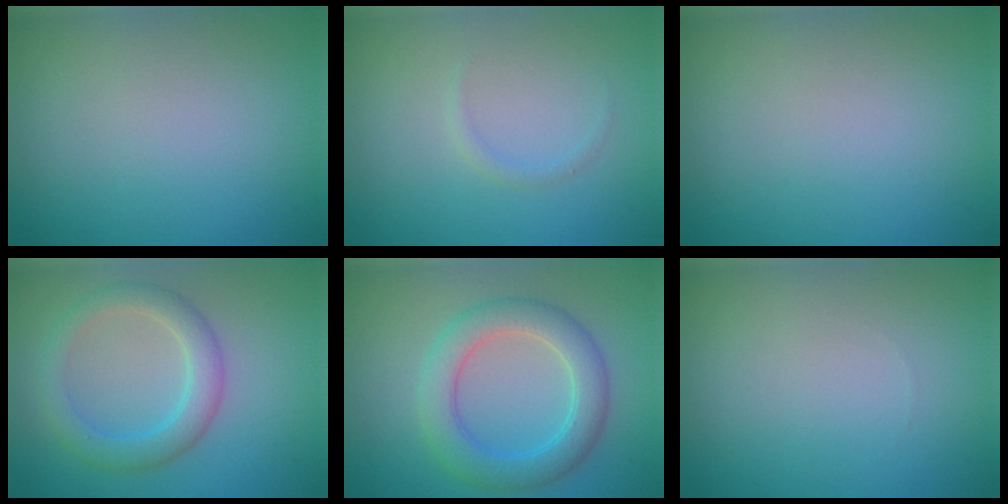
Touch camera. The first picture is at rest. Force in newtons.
{"total": 0.7, "press": 0.7, "slide": 0.1}
{"total": 0.0}
{"total": 3.5, "press": 3.5, "slide": 0.3}
{"total": 4.7, "press": 4.7, "slide": 0.0}
{"total": 0.0}